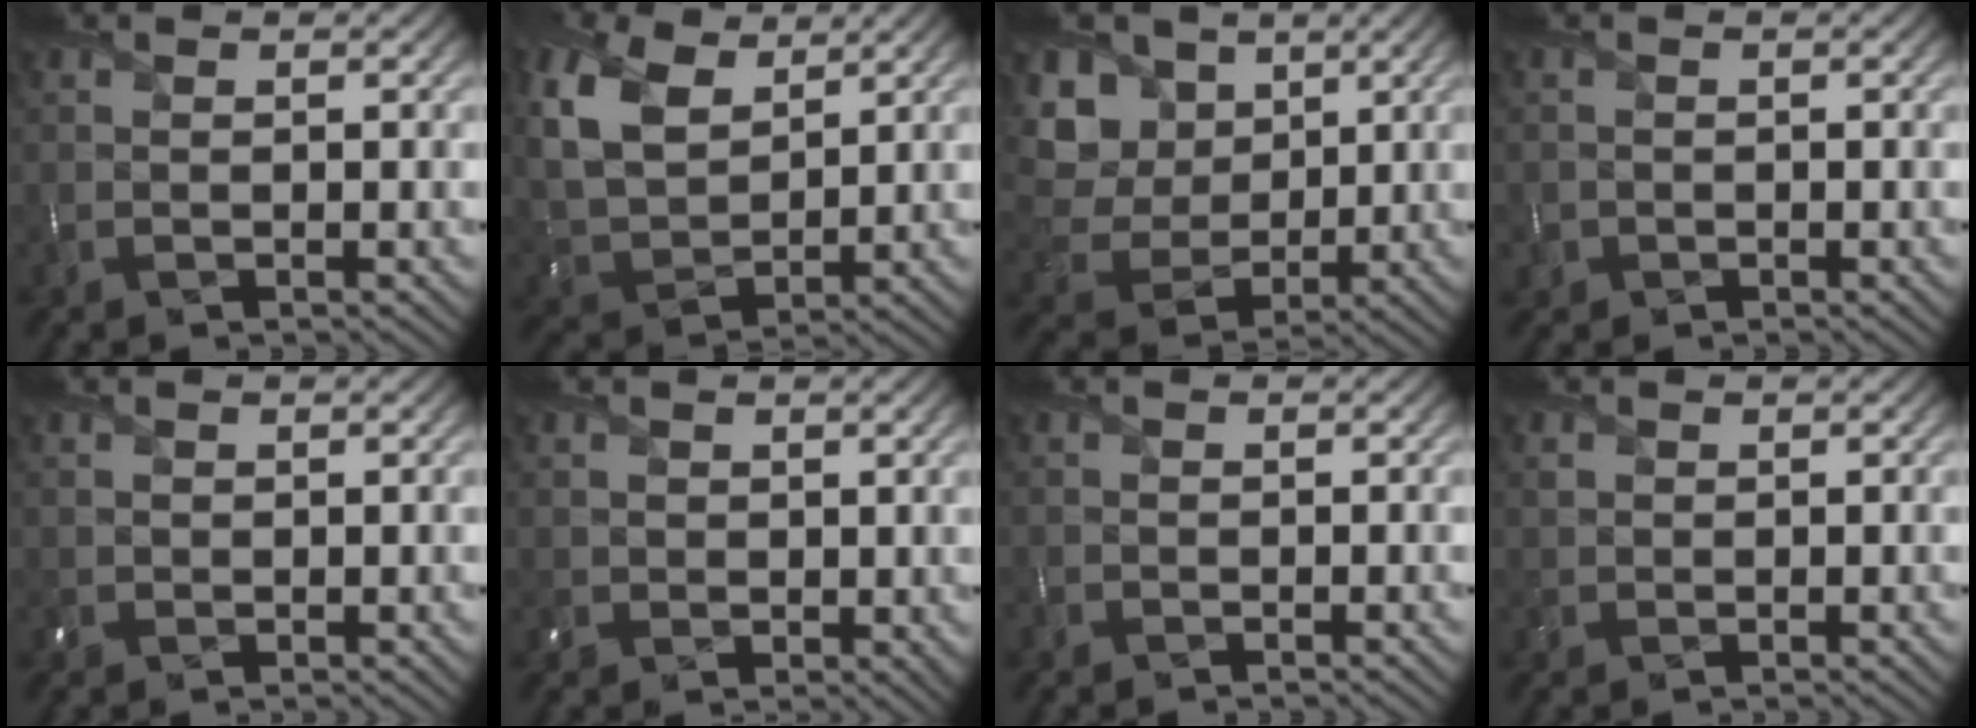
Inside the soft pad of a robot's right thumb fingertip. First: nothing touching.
{"total": 10.1, "force": [5.0, 6.0, 6.4], "torque": [-0.189, 0.016, 0.103]}
{"total": 11.1, "force": [4.3, 8.6, 5.6], "torque": [-0.184, 0.025, 0.092]}
{"total": 1.2, "force": [-0.5, 1.1, 0.1], "torque": [0.002, -0.006, -0.012]}
{"total": 1.1, "force": [0.5, 0.9, 0.4], "torque": [-0.015, 0.001, 0.011]}
{"total": 2.5, "force": [1.0, 2.0, 1.0], "torque": [-0.032, -0.007, 0.019]}
{"total": 0.5, "force": [-0.4, 0.3, 0.1], "torque": [-0.002, -0.003, -0.007]}
{"total": 1.0, "force": [0.5, 0.8, 0.3], "torque": [-0.011, 0.000, 0.011]}